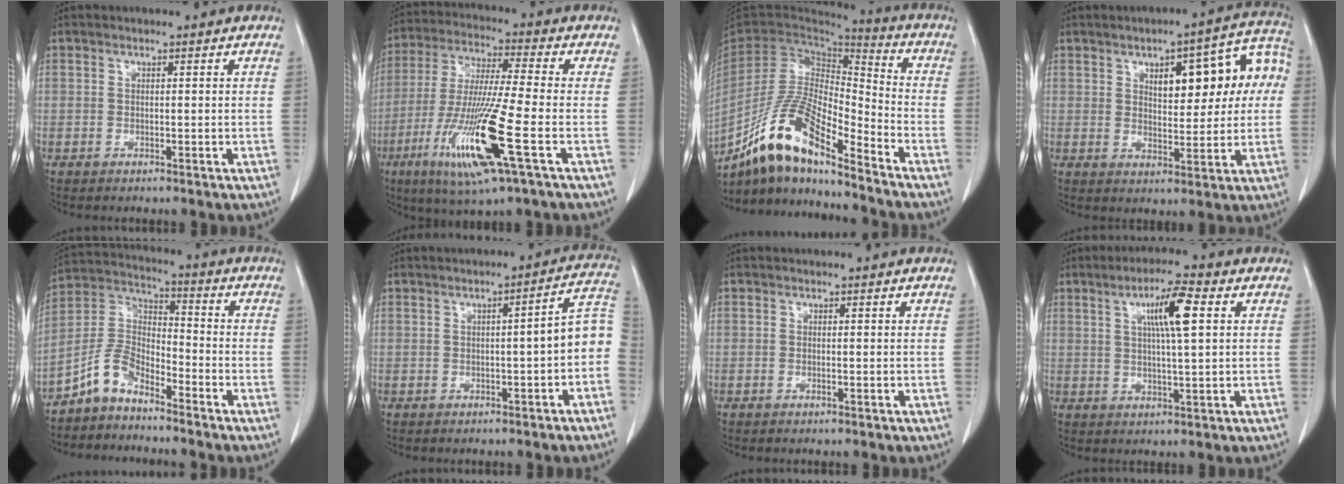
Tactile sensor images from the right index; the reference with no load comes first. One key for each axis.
{"total": 16.2, "fx": -5.9, "fy": 0.1, "fz": 15.1, "tx": -0.312, "ty": -0.029, "tz": -0.110}
{"total": 15.5, "fx": -11.8, "fy": 2.9, "fz": 9.7, "tx": -0.191, "ty": 0.006, "tz": -0.218}
{"total": 13.3, "fx": 3.1, "fy": 4.7, "fz": 12.1, "tx": -0.151, "ty": 0.039, "tz": 0.044}
{"total": 7.2, "fx": -5.8, "fy": 3.0, "fz": 3.2, "tx": -0.073, "ty": 0.020, "tz": -0.121}
{"total": 6.5, "fx": -1.3, "fy": 0.8, "fz": 6.3, "tx": -0.071, "ty": 0.025, "tz": -0.022}
{"total": 0.0}
{"total": 7.5, "fx": 2.3, "fy": 0.2, "fz": 7.1, "tx": -0.127, "ty": 0.005, "tz": 0.038}